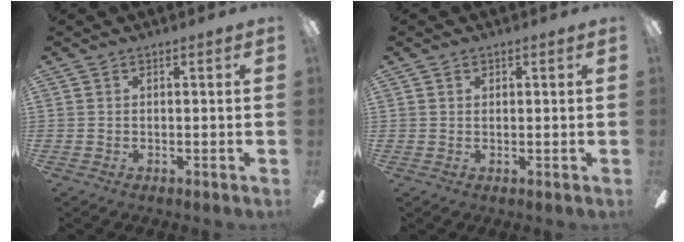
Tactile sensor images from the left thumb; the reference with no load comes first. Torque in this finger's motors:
{"motor_torque": [0.23, -0.35, -0.28, -0.10, 0.00]}